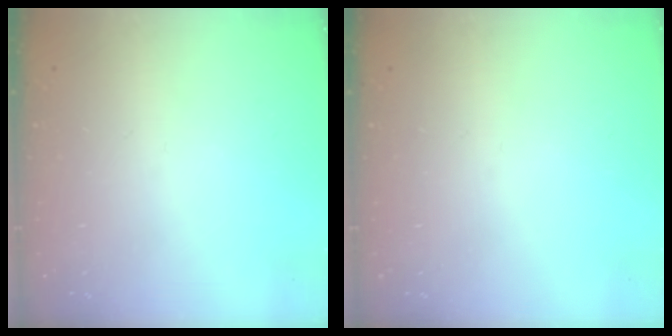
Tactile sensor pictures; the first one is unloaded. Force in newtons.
{"total": 0.0}